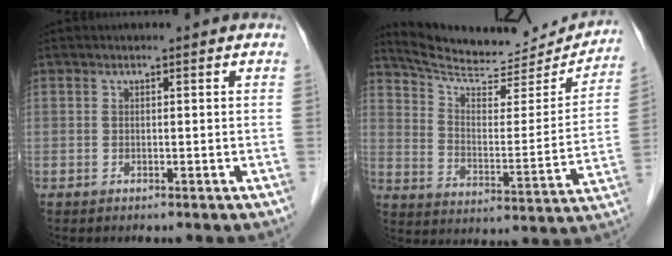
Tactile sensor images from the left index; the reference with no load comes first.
{"total": 20.4, "force": [19.5, 3.7, 4.9], "torque": [-0.072, -0.031, 0.275]}